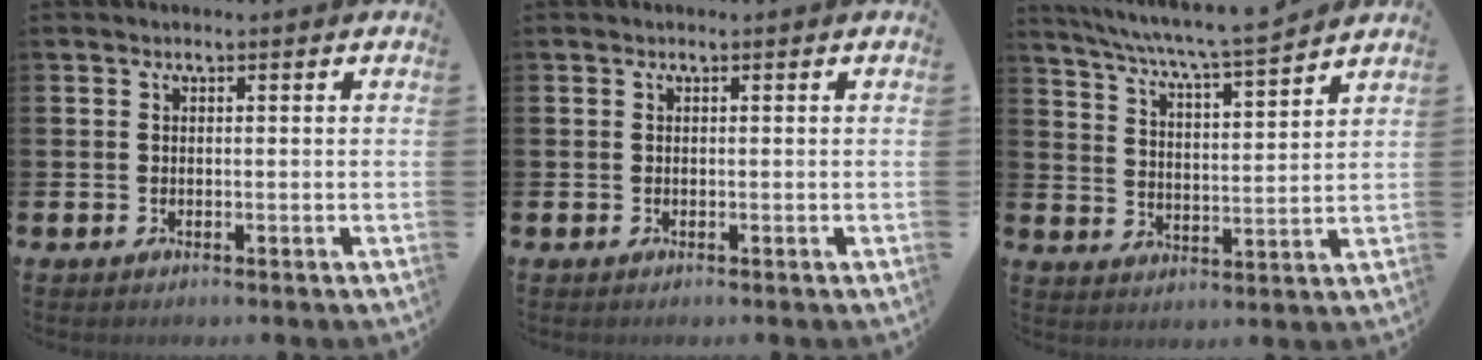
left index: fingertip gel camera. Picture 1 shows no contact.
{"total": 0.0}
{"total": 6.9, "force": [6.5, -0.4, 2.3], "torque": [-0.073, -0.048, 0.111]}